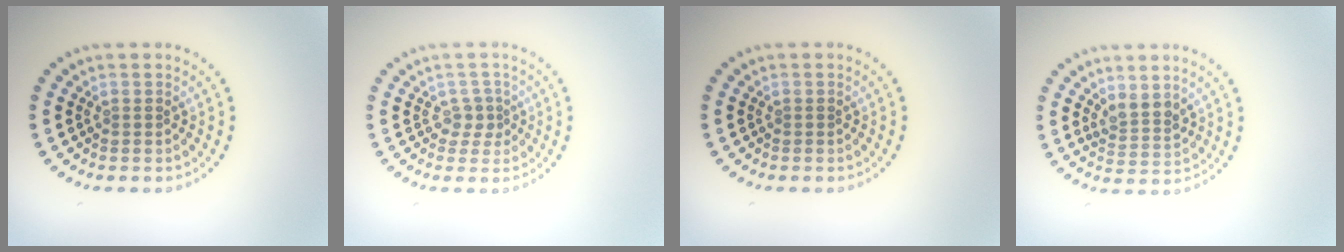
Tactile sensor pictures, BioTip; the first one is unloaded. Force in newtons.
{"total": 1.5, "press": 1.2, "slide": 0.9}
{"total": 0.0}
{"total": 2.2, "press": 1.8, "slide": 1.3}